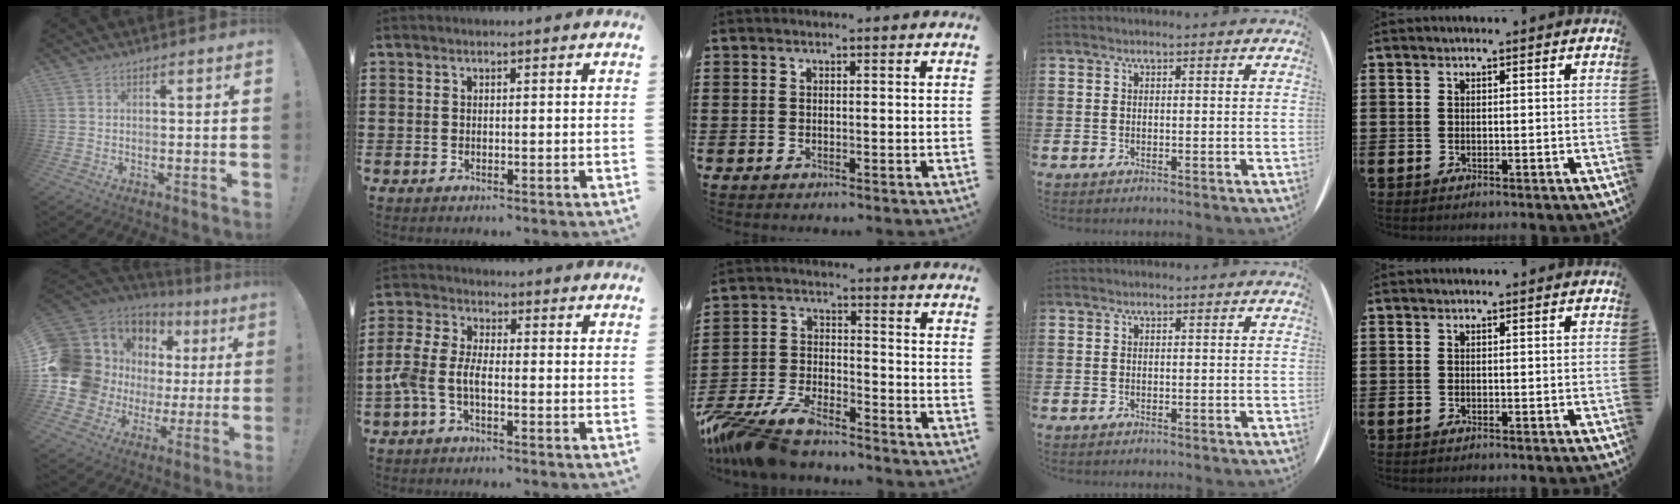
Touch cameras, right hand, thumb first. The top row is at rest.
{"thumb": {"total": 14.4, "force": [4.4, 11.8, 7.0], "torque": [-0.123, -0.044, 0.115]}, "index": {"total": 4.8, "force": [-2.1, 2.1, 3.8], "torque": [-0.109, -0.006, -0.050]}, "middle": {"total": 9.0, "force": [-8.2, 1.9, 3.2], "torque": [-0.083, 0.008, -0.165]}}